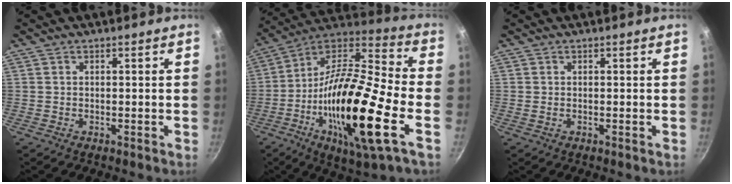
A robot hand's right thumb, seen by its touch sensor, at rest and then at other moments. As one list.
[{"total": 26.5, "force": [-7.6, 6.5, 24.5], "torque": [-0.431, 0.019, -0.151]}, {"total": 0.0}]